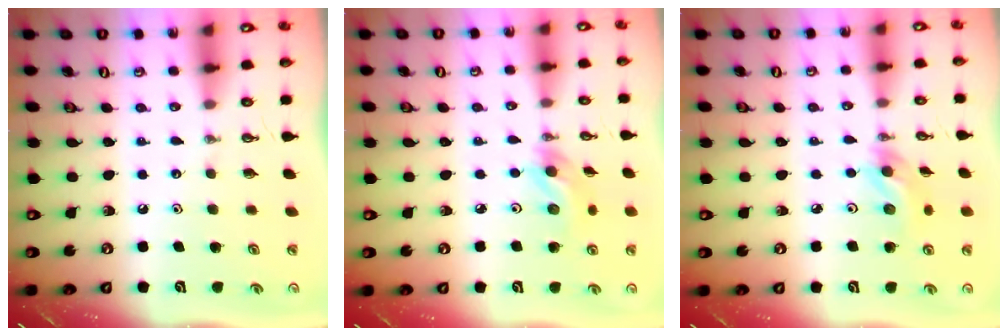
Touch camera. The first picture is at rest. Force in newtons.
{"total": 9.5, "press": 9.2, "slide": 2.2}
{"total": 9.5, "press": 9.2, "slide": 2.2}